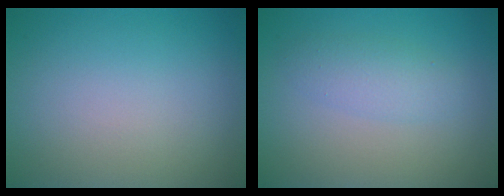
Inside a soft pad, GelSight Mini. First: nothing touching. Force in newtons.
{"total": 2.3, "press": 2.3, "slide": 0.1}